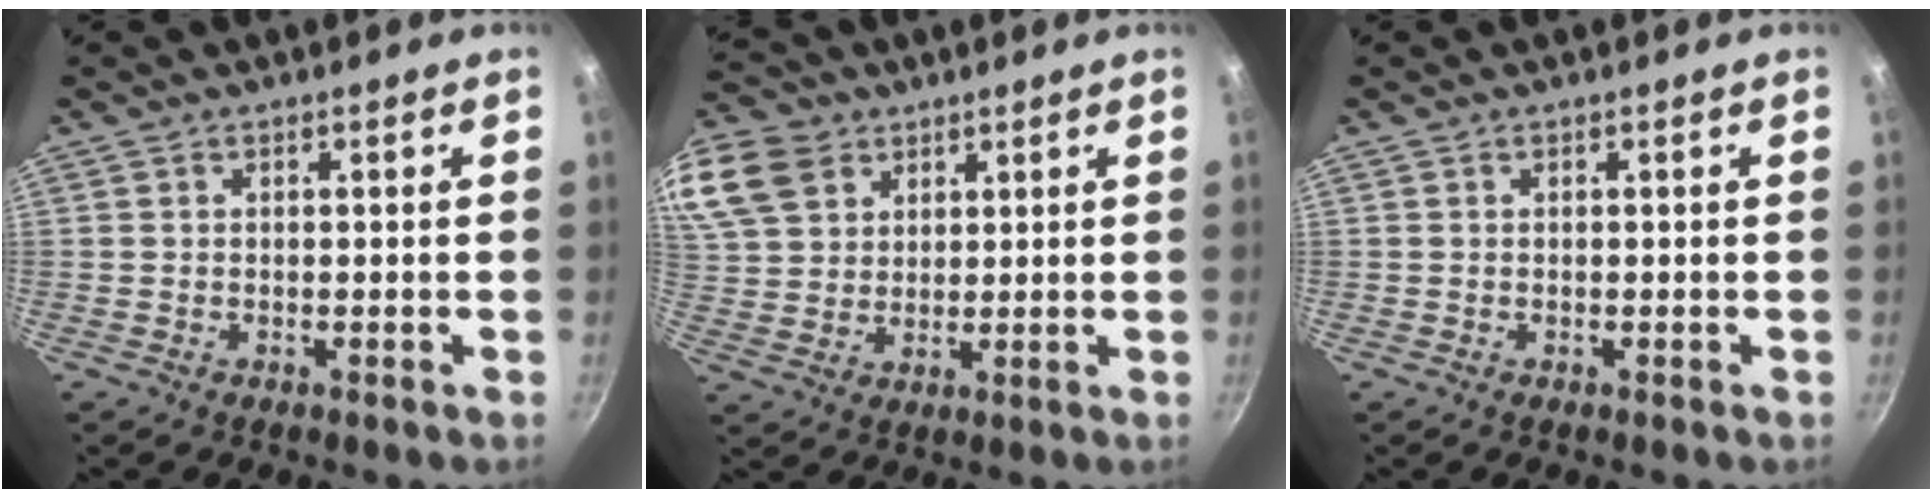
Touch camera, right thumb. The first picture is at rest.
{"total": 16.5, "force": [8.5, 12.2, 7.1], "torque": [-0.158, 0.007, 0.168]}
{"total": 0.0}